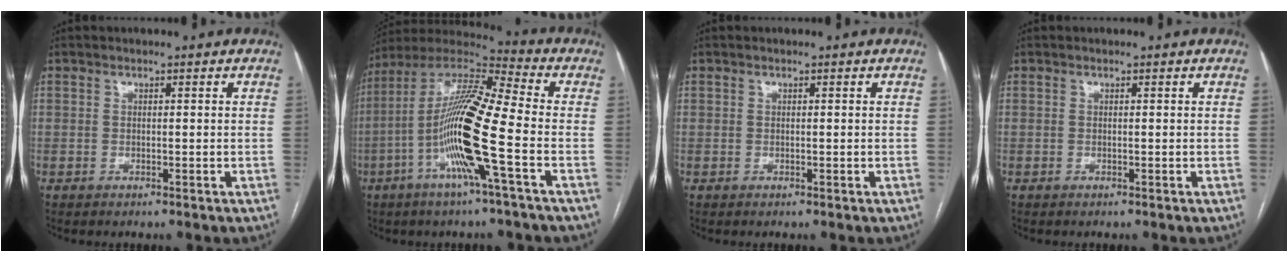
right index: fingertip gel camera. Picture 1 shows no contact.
{"total": 16.8, "force": [-4.5, 0.1, 16.2], "torque": [-0.320, -0.003, -0.098]}
{"total": 0.0}
{"total": 0.0}